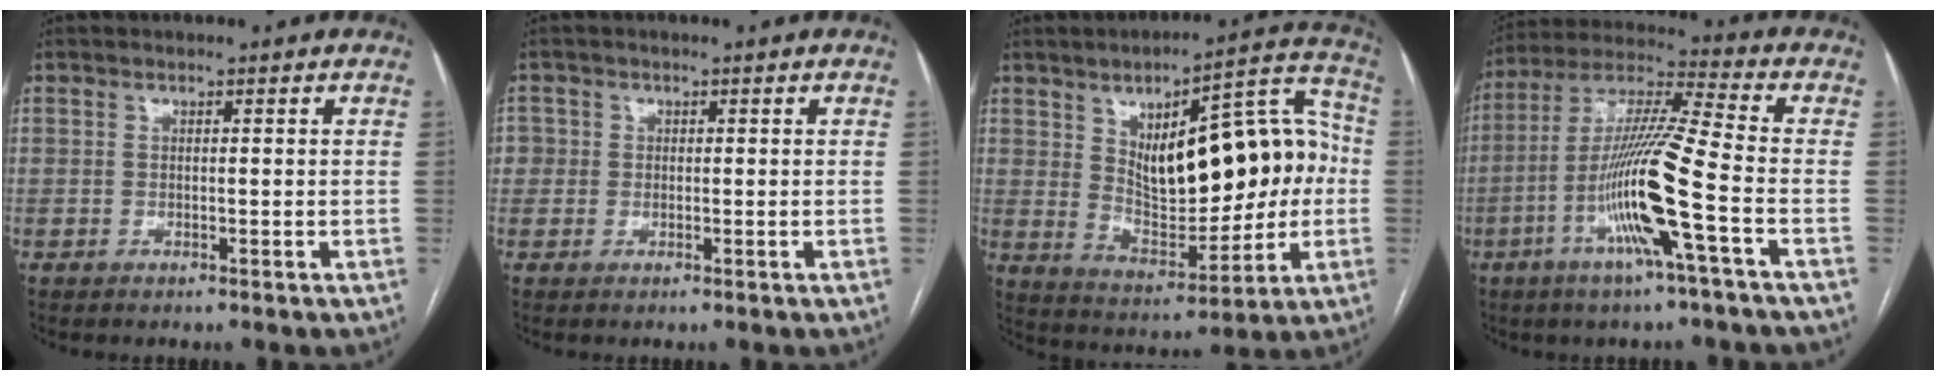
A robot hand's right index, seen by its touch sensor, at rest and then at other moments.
{"total": 2.3, "force": [0.2, 2.3, 0.3], "torque": [0.007, 0.007, 0.003]}
{"total": 20.3, "force": [2.1, 8.2, 18.4], "torque": [-0.272, 0.037, 0.045]}
{"total": 15.1, "force": [-4.9, -0.8, 14.2], "torque": [-0.282, -0.004, -0.100]}